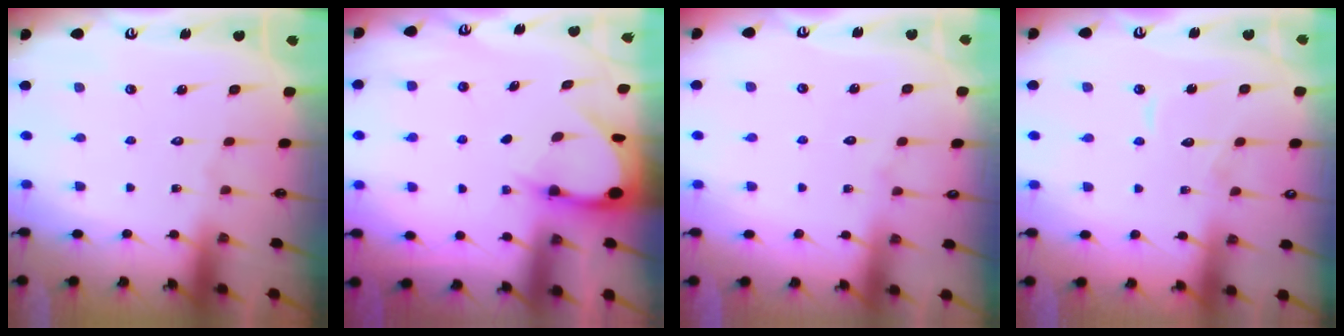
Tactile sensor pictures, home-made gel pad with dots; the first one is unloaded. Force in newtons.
{"total": 3.4, "press": 3.4, "slide": 0.2}
{"total": 3.6, "press": 3.6, "slide": 0.4}
{"total": 5.7, "press": 5.7, "slide": 0.6}